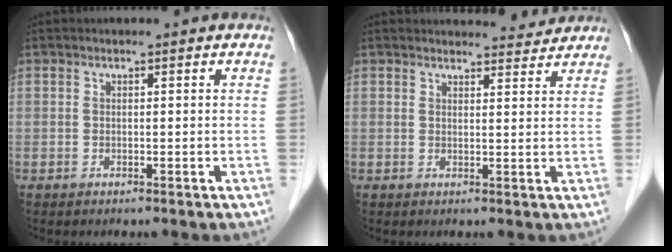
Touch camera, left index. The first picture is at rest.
{"total": 5.4, "force": [5.4, 0.7, 0.4], "torque": [-0.002, 0.000, 0.055]}